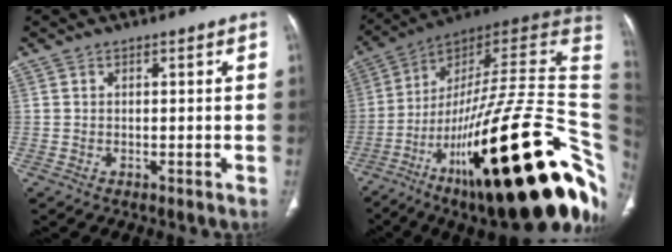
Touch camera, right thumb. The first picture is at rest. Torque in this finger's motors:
{"motor_torque": [2.38, 2.19, 2.02, -0.75, 0.34]}